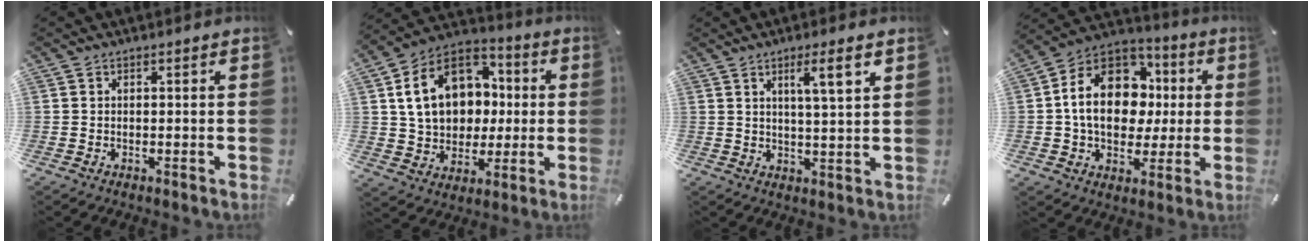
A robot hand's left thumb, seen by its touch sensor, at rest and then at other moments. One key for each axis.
{"total": 18.1, "fx": 2.5, "fy": 14.7, "fz": 10.3, "tx": -0.192, "ty": 0.012, "tz": 0.052}
{"total": 6.4, "fx": 3.2, "fy": 0.2, "fz": 5.6, "tx": -0.100, "ty": -0.007, "tz": 0.047}
{"total": 19.8, "fx": 1.3, "fy": 15.0, "fz": 12.8, "tx": -0.248, "ty": 0.015, "tz": 0.026}